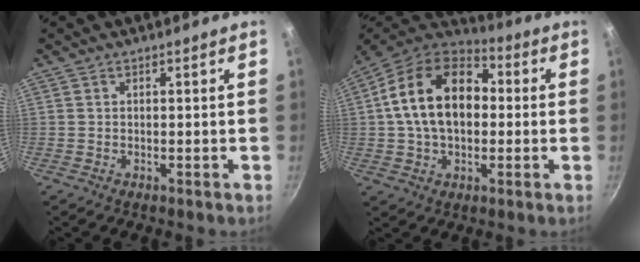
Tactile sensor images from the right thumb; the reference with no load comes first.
{"total": 19.2, "force": [1.5, 12.9, 14.1], "torque": [-0.221, 0.034, 0.009]}